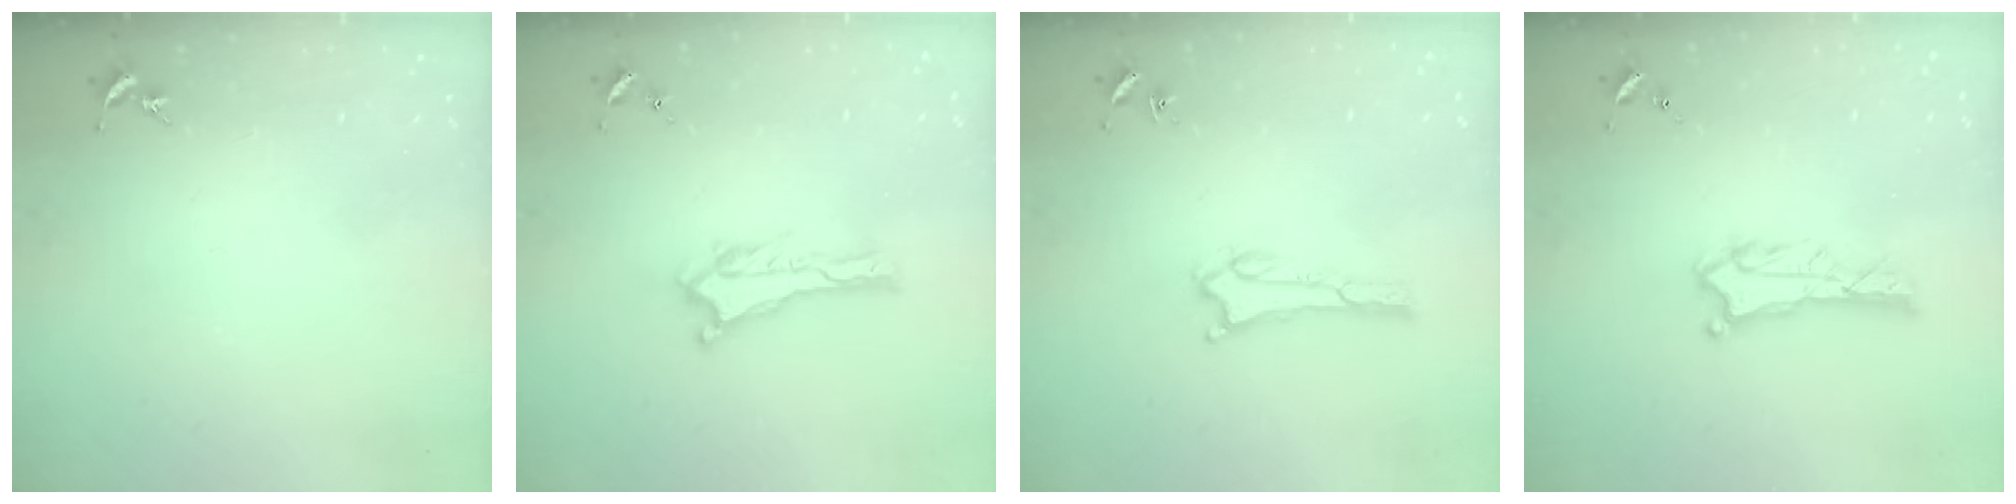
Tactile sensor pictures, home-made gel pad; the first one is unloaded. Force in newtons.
{"total": 0.0}
{"total": 1.1, "press": 1.0, "slide": 0.1}
{"total": 0.7, "press": 0.7, "slide": 0.1}